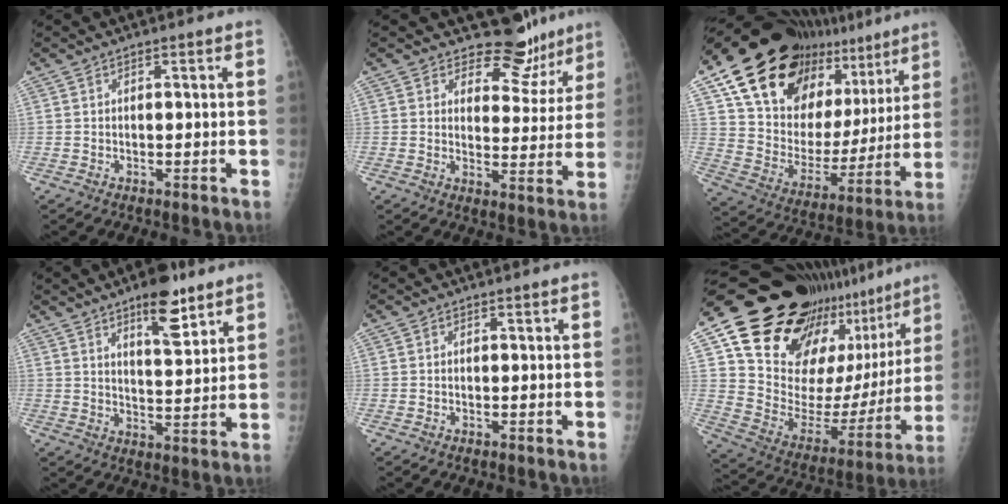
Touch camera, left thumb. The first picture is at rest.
{"total": 9.2, "force": [7.9, 4.6, 1.0], "torque": [0.026, -0.068, 0.096]}
{"total": 28.4, "force": [18.3, 15.4, 15.4], "torque": [-0.212, -0.046, 0.294]}
{"total": 9.6, "force": [6.2, 3.2, 6.5], "torque": [-0.081, -0.039, 0.095]}
{"total": 0.0}
{"total": 31.2, "force": [20.6, 15.2, 17.8], "torque": [-0.253, -0.073, 0.317]}